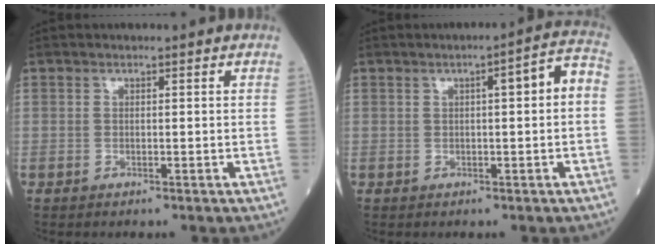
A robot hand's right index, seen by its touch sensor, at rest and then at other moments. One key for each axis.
{"total": 5.2, "fx": 0.4, "fy": 0.5, "fz": 5.2, "tx": -0.070, "ty": 0.020, "tz": 0.002}